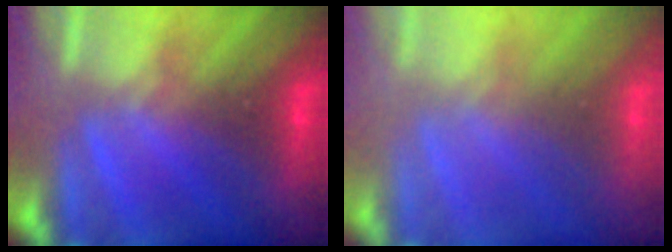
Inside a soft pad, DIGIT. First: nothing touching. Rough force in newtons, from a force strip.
{"total": 8.0}